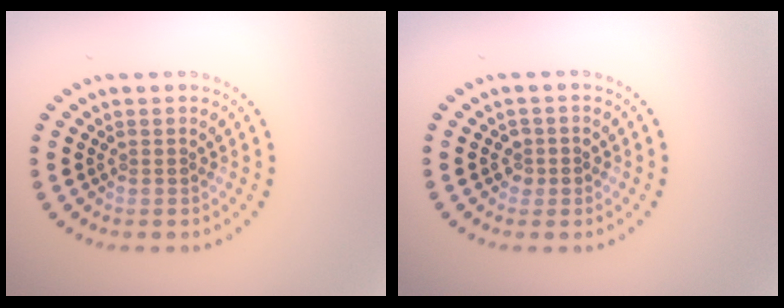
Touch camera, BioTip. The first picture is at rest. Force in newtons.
{"total": 1.1, "press": 1.1, "slide": 0.4}